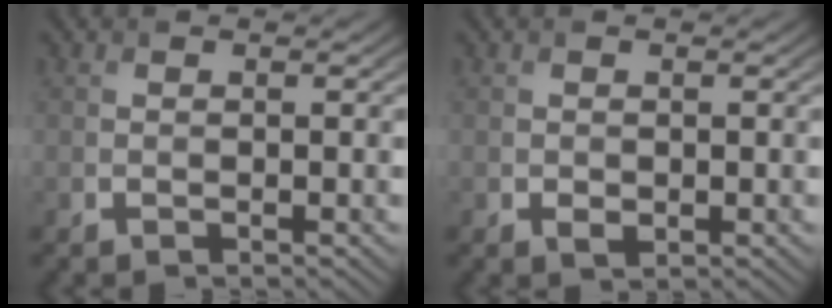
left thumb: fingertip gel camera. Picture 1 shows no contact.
{"total": 1.0, "force": [-0.2, 0.8, 0.6], "torque": [-0.010, -0.006, -0.001]}